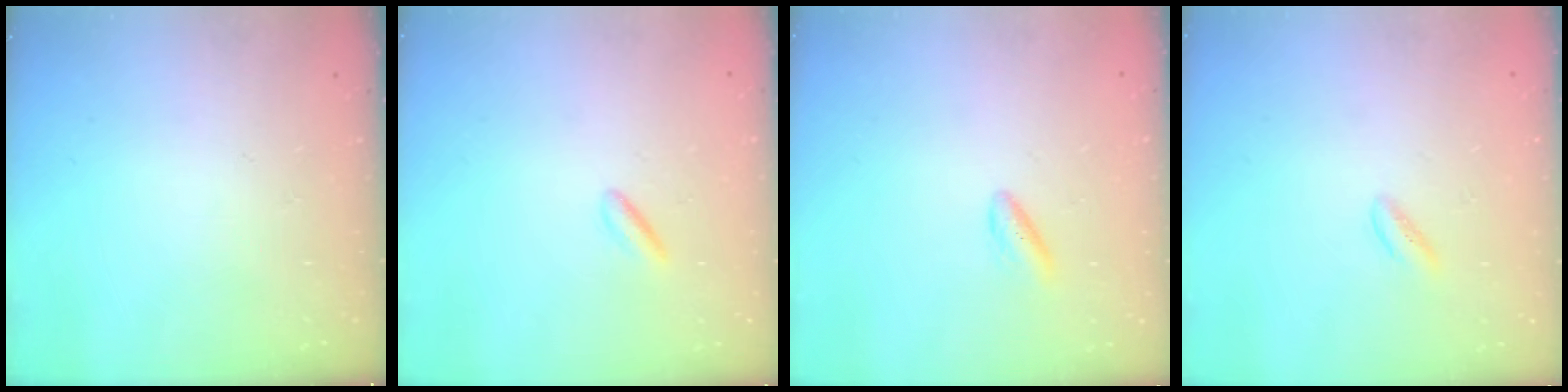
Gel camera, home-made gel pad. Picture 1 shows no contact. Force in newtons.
{"total": 2.2, "press": 2.1, "slide": 0.8}
{"total": 3.0, "press": 2.7, "slide": 1.4}
{"total": 1.3, "press": 1.1, "slide": 0.6}